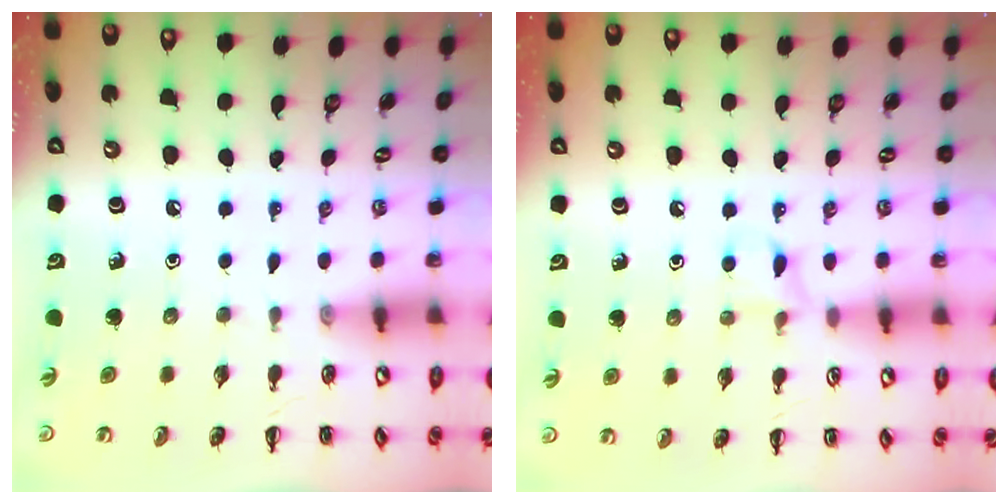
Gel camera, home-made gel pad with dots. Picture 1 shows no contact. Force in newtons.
{"total": 5.5, "press": 5.1, "slide": 2.0}